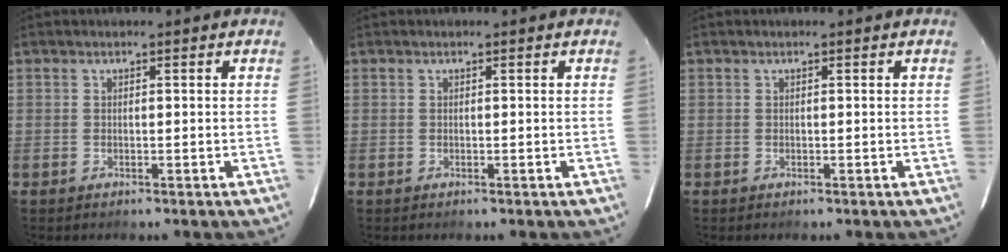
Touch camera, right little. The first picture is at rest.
{"total": 0.0}
{"total": 0.0}